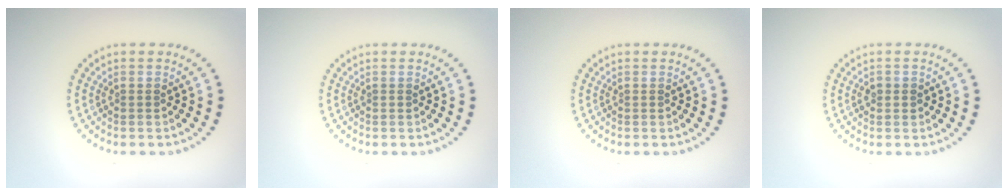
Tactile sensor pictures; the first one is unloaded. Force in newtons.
{"total": 0.0}
{"total": 0.0}
{"total": 1.1, "press": 1.0, "slide": 0.4}